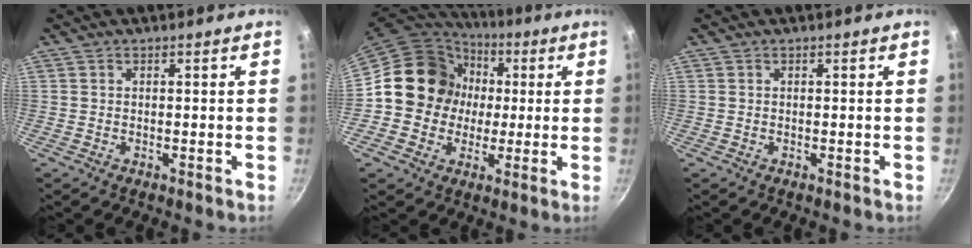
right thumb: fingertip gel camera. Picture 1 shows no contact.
{"total": 15.5, "force": [0.9, 14.2, 6.1], "torque": [-0.070, 0.023, 0.004]}
{"total": 0.0}